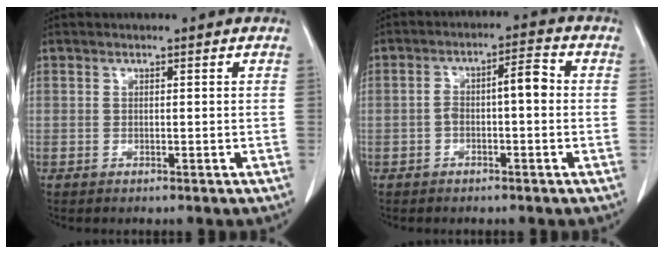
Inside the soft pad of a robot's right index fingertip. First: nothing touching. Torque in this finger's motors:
{"motor_torque": [0.22, 0.13, 0.13, 0.04]}